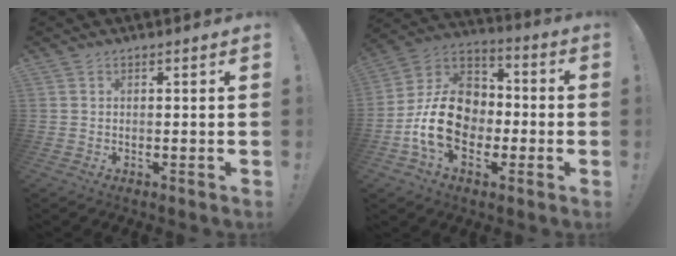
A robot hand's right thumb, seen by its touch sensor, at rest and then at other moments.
{"total": 18.5, "force": [-4.5, 14.0, 11.3], "torque": [-0.197, 0.034, -0.068]}